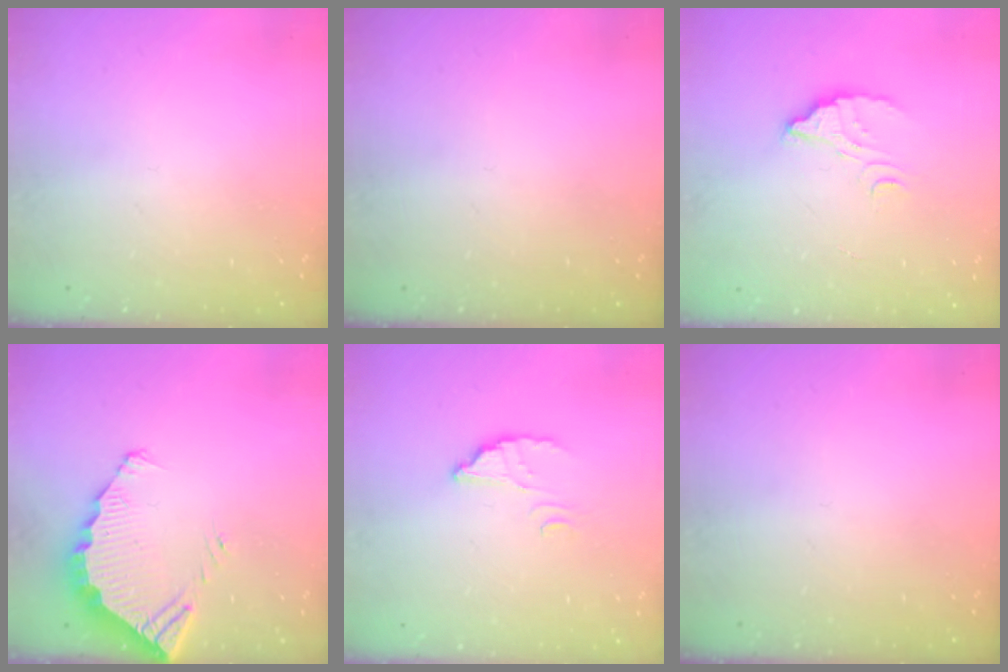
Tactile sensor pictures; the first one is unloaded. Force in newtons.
{"total": 0.0}
{"total": 4.6, "press": 4.6, "slide": 0.3}
{"total": 4.0, "press": 3.9, "slide": 0.3}
{"total": 2.4, "press": 2.4, "slide": 0.3}
{"total": 0.0}